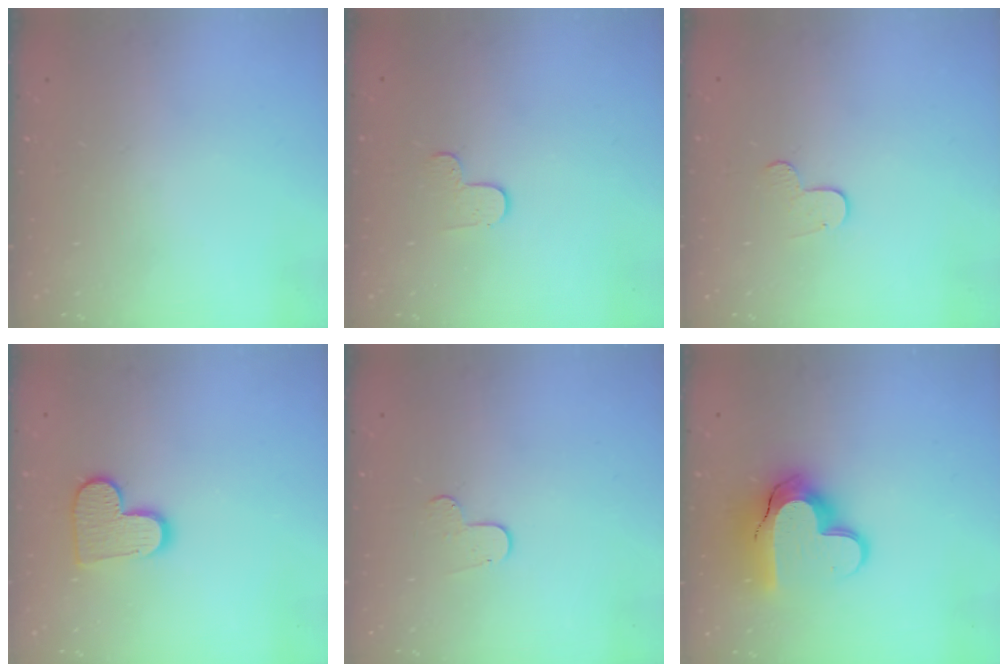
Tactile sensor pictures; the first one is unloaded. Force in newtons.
{"total": 3.6, "press": 3.6, "slide": 0.4}
{"total": 3.7, "press": 3.7, "slide": 0.4}
{"total": 10.5, "press": 10.5, "slide": 0.5}
{"total": 4.5, "press": 4.5, "slide": 0.4}
{"total": 16.0, "press": 16.0, "slide": 1.0}